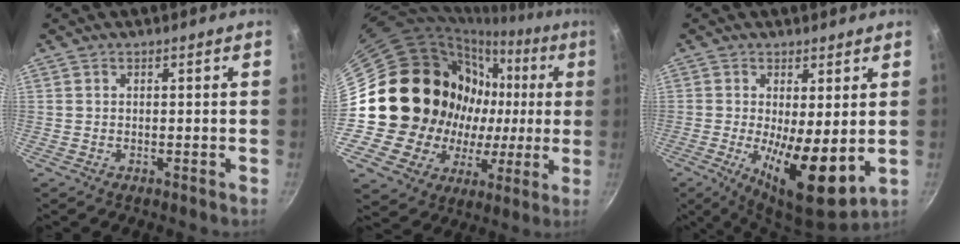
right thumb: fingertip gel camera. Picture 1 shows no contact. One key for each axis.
{"total": 28.1, "fx": 1.4, "fy": 22.9, "fz": 16.2, "tx": -0.247, "ty": 0.040, "tz": 0.039}
{"total": 12.2, "fx": -0.9, "fy": 4.1, "fz": 11.4, "tx": -0.173, "ty": -0.023, "tz": -0.005}